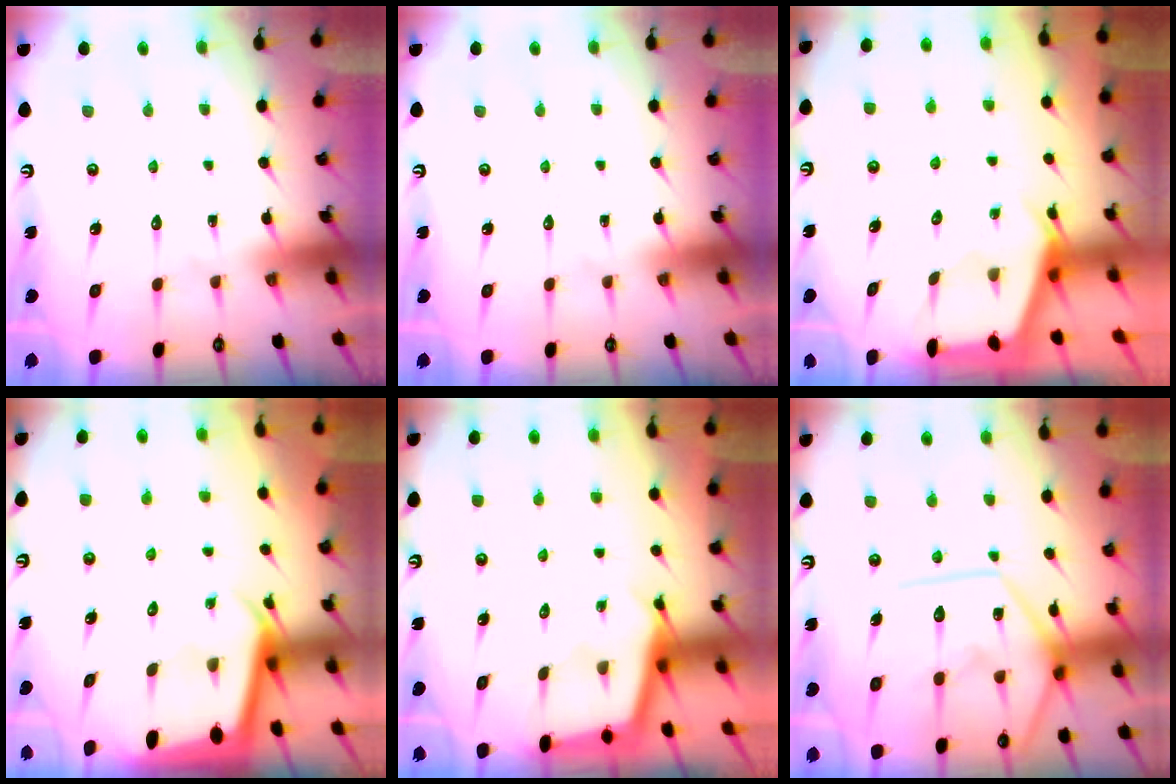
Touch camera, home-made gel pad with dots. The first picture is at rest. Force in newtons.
{"total": 0.0}
{"total": 2.6, "press": 2.5, "slide": 0.3}
{"total": 2.4, "press": 2.4, "slide": 0.1}
{"total": 2.5, "press": 2.5, "slide": 0.2}
{"total": 14.2, "press": 14.1, "slide": 1.3}